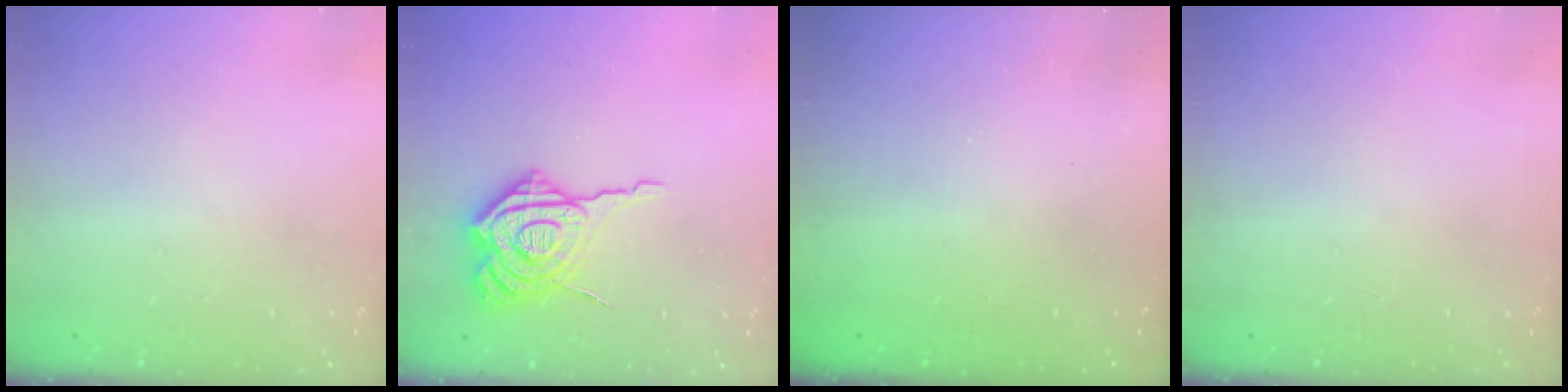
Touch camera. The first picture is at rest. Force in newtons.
{"total": 16.1, "press": 16.0, "slide": 1.7}
{"total": 2.5, "press": 2.4, "slide": 0.8}
{"total": 0.0}